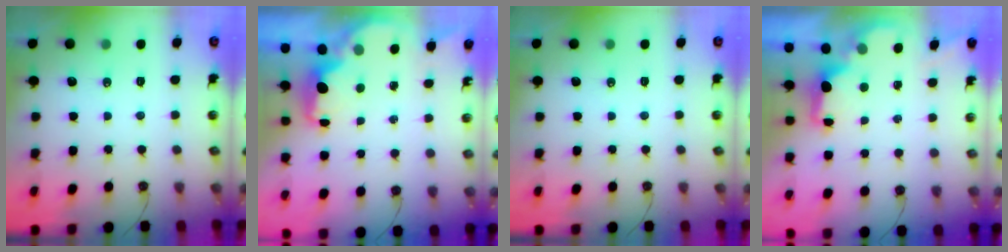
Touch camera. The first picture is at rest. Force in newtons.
{"total": 2.5, "press": 2.4, "slide": 0.8}
{"total": 0.0}
{"total": 2.1, "press": 1.9, "slide": 0.8}